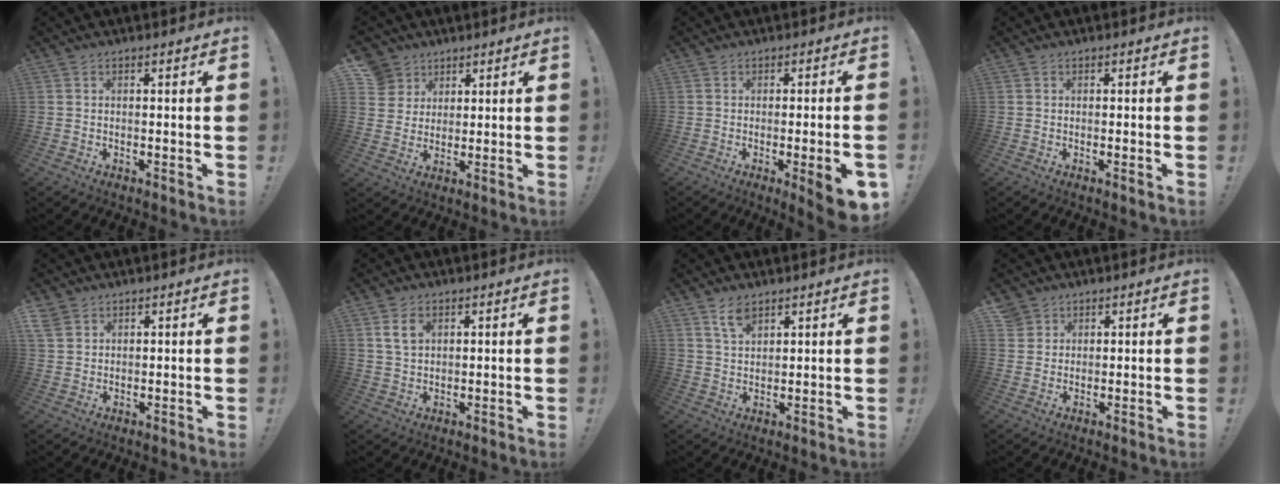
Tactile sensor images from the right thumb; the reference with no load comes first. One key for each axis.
{"total": 7.7, "fx": 4.4, "fy": 6.2, "fz": 1.1, "tx": -0.017, "ty": -0.028, "tz": 0.088}
{"total": 8.4, "fx": -2.4, "fy": 0.8, "fz": 8.0, "tx": -0.110, "ty": 0.000, "tz": -0.034}
{"total": 1.0, "fx": -0.2, "fy": -0.2, "fz": 1.0, "tx": -0.022, "ty": 0.002, "tz": -0.003}
{"total": 3.6, "fx": 2.6, "fy": 2.3, "fz": 1.1, "tx": -0.020, "ty": -0.013, "tz": 0.051}
{"total": 5.3, "fx": 2.2, "fy": 3.6, "fz": 3.2, "tx": -0.054, "ty": 0.001, "tz": 0.042}
{"total": 5.3, "fx": 3.7, "fy": 2.4, "fz": 2.9, "tx": -0.056, "ty": -0.016, "tz": 0.067}
{"total": 3.5, "fx": 2.5, "fy": 2.4, "fz": 0.4, "tx": -0.002, "ty": -0.012, "tz": 0.044}